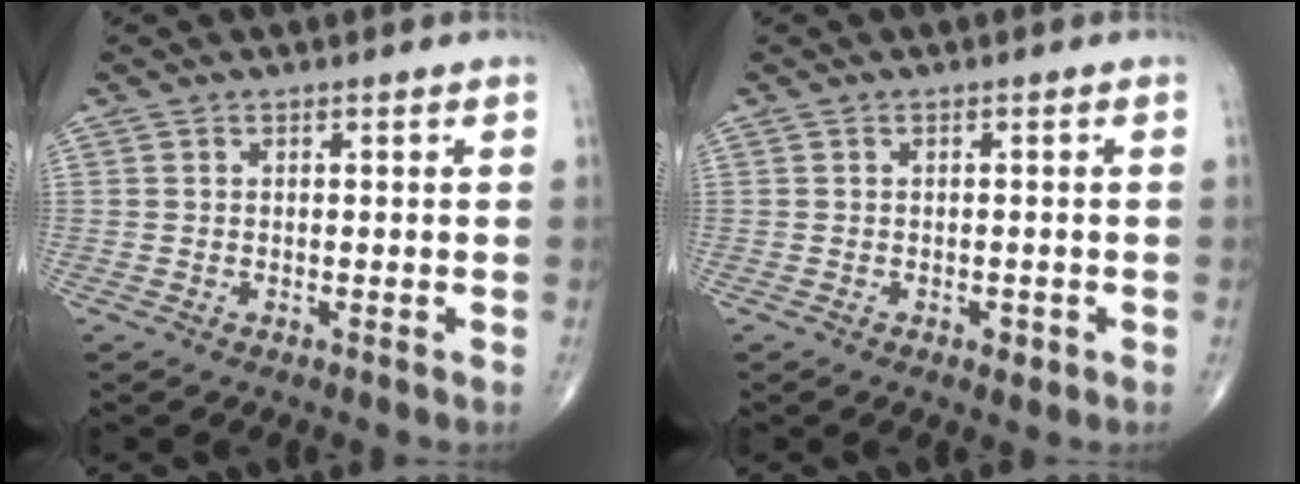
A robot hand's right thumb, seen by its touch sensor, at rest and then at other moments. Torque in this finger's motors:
{"motor_torque": [-0.17, 0.04, -0.13, -0.05, 0.00]}